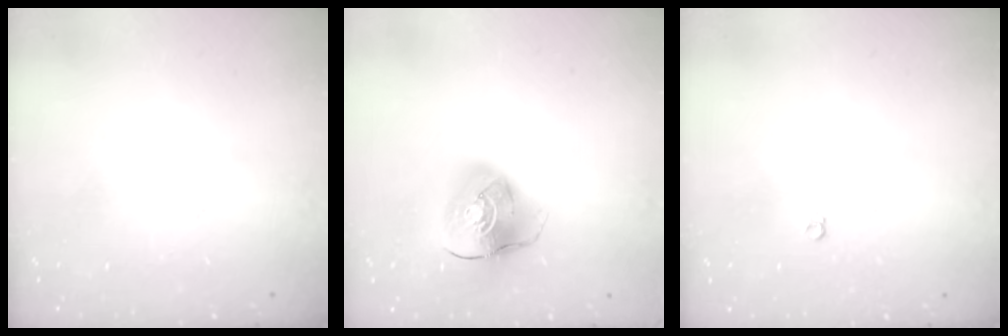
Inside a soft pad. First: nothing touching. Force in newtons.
{"total": 12.6, "press": 12.5, "slide": 1.6}
{"total": 3.6, "press": 3.6, "slide": 0.6}